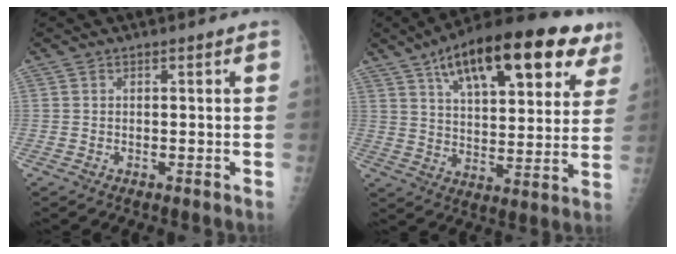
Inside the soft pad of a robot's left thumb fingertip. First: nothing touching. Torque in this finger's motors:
{"motor_torque": [0.92, 0.98, 1.57, -1.20, 0.13]}